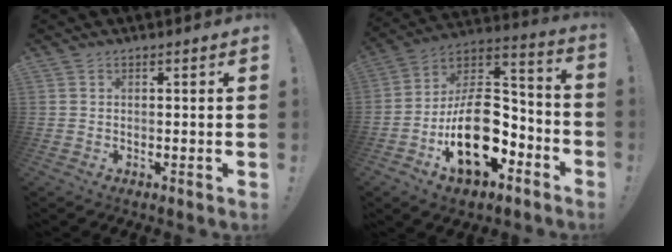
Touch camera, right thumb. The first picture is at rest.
{"total": 22.1, "force": [-6.9, 13.3, 16.2], "torque": [-0.264, 0.034, -0.101]}